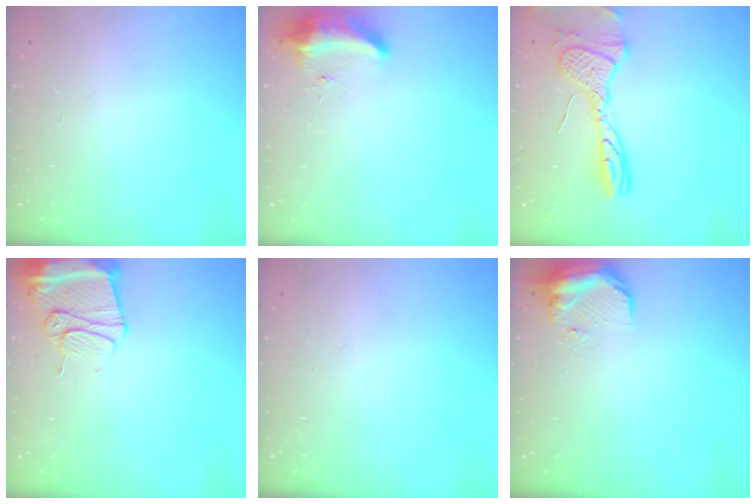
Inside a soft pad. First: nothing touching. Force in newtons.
{"total": 8.9, "press": 8.8, "slide": 1.6}
{"total": 14.2, "press": 14.2, "slide": 1.3}
{"total": 13.2, "press": 13.2, "slide": 1.4}
{"total": 0.0}
{"total": 17.0, "press": 11.4, "slide": 12.7}